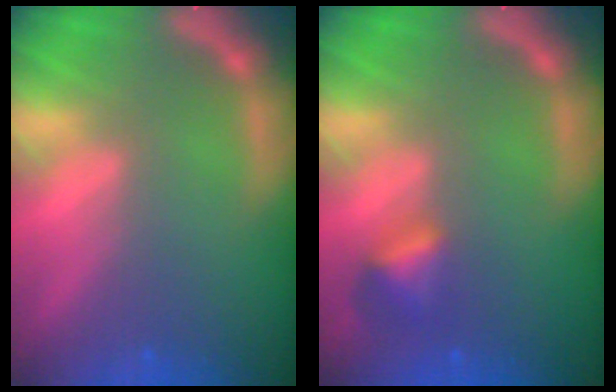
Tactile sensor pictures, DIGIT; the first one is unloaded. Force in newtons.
{"total": 2.4}